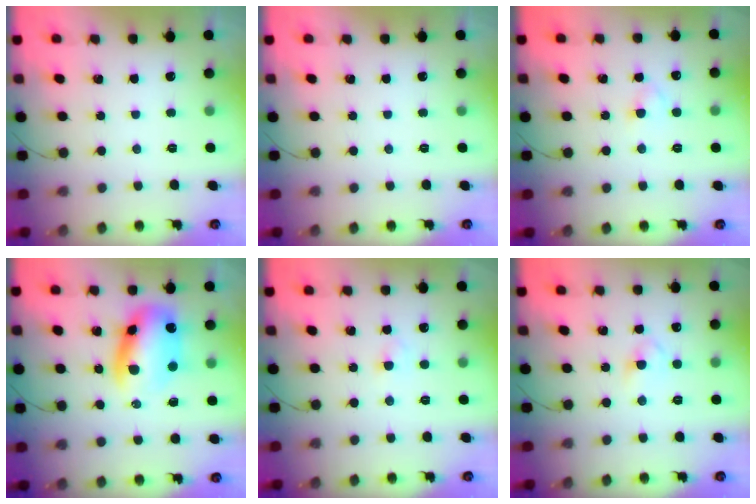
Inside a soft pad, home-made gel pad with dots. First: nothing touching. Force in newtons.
{"total": 0.0}
{"total": 2.5, "press": 2.3, "slide": 1.0}
{"total": 11.8, "press": 11.3, "slide": 3.2}
{"total": 2.6, "press": 2.4, "slide": 1.0}
{"total": 3.2, "press": 3.1, "slide": 0.9}